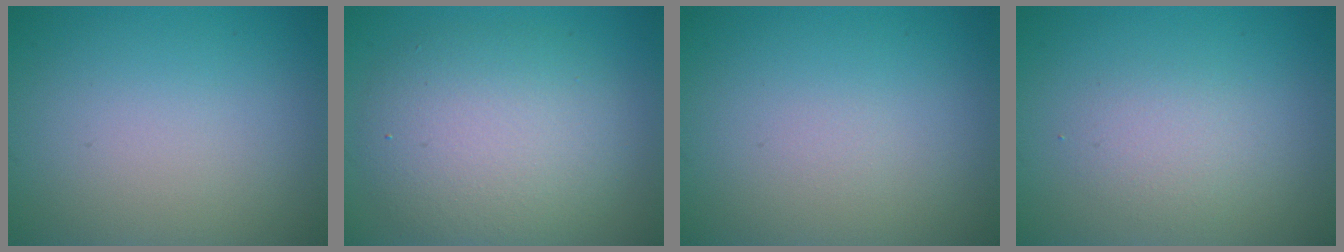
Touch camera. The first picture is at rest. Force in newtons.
{"total": 6.7, "press": 6.7, "slide": 0.2}
{"total": 0.0}
{"total": 1.8, "press": 1.8, "slide": 0.1}